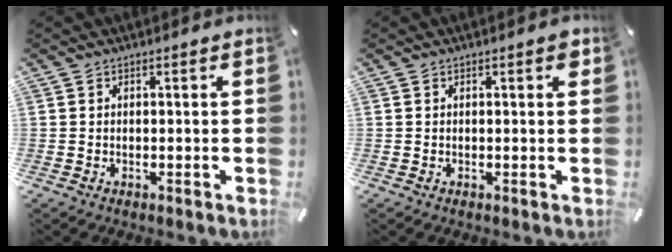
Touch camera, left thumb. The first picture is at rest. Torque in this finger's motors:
{"motor_torque": [0.10, 0.25, -0.03, -0.31, 0.06]}